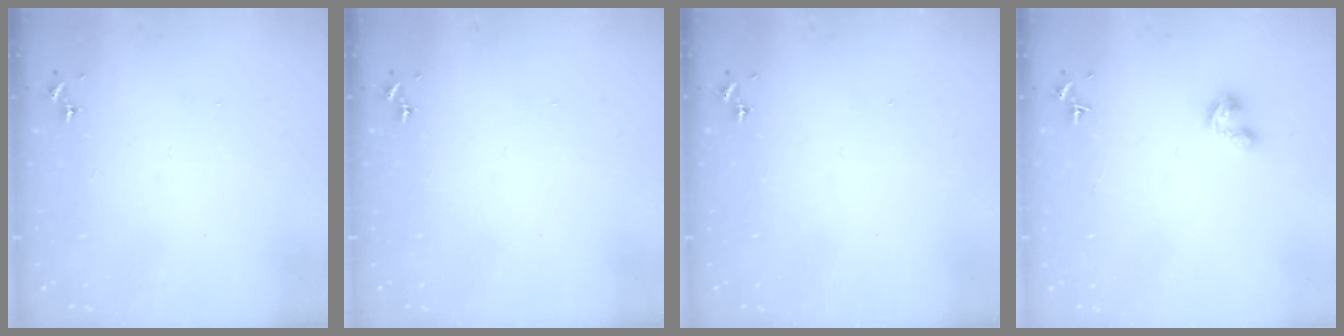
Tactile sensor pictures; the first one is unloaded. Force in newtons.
{"total": 0.0}
{"total": 0.0}
{"total": 4.4, "press": 4.4, "slide": 0.4}